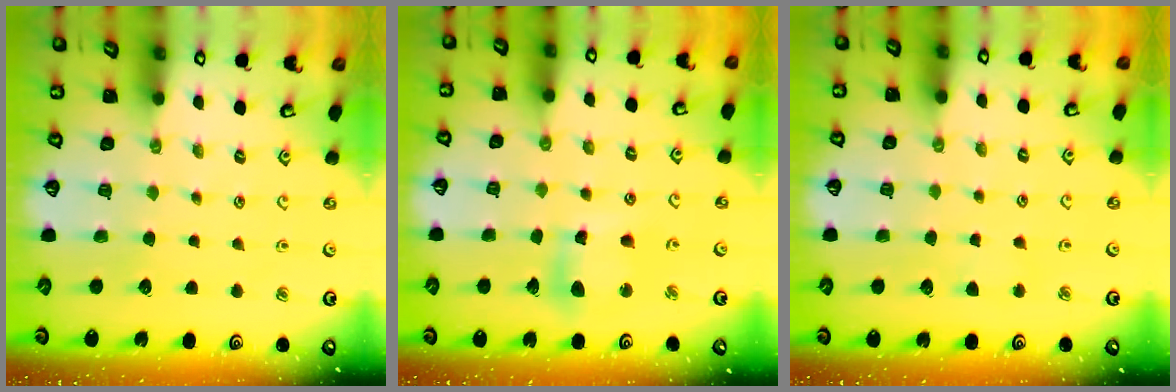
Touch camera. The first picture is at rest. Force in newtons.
{"total": 10.0, "press": 9.9, "slide": 1.2}
{"total": 2.9, "press": 2.8, "slide": 0.4}